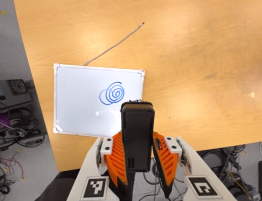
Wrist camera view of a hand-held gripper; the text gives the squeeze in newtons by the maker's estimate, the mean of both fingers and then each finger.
{"total": 5.2, "left": 3.5, "right": 7.0}